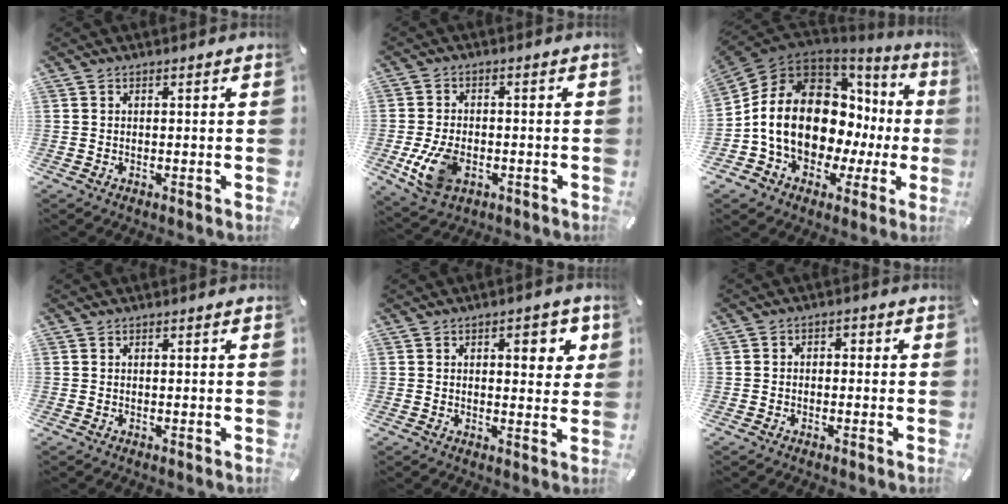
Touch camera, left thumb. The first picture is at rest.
{"total": 9.5, "force": [-2.6, 6.3, 6.7], "torque": [-0.146, -0.002, -0.045]}
{"total": 19.9, "force": [0.8, 14.4, 13.7], "torque": [-0.272, -0.023, 0.029]}
{"total": 0.0}
{"total": 6.2, "force": [2.0, 3.4, 4.8], "torque": [-0.050, -0.007, 0.023]}
{"total": 2.3, "force": [-1.6, 1.6, 0.7], "torque": [-0.011, 0.013, -0.032]}